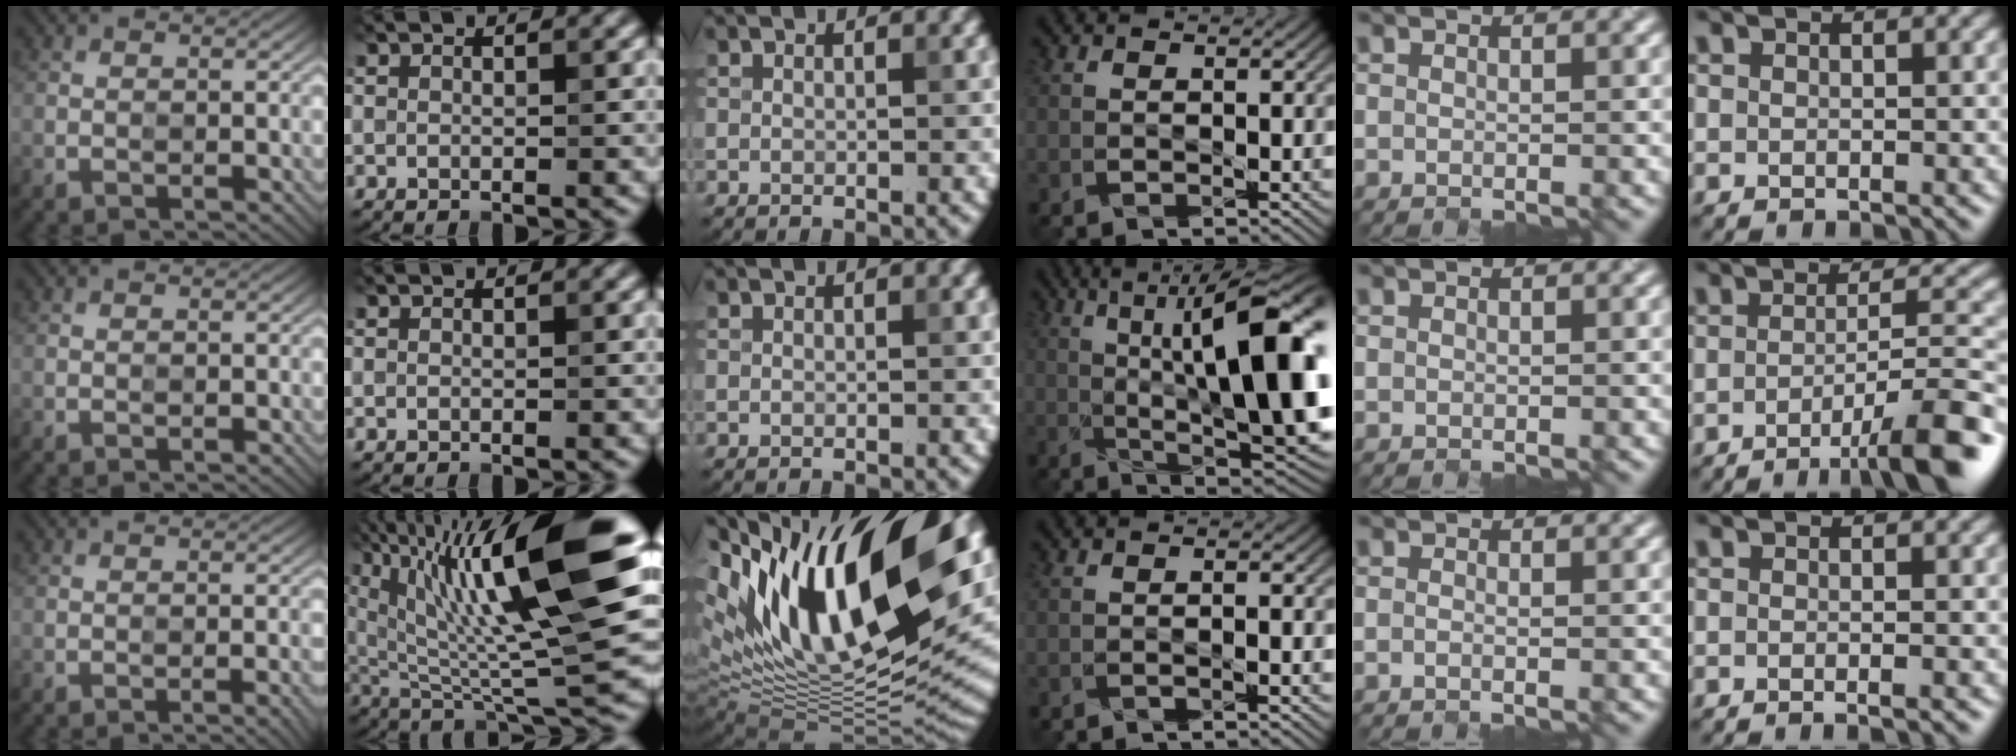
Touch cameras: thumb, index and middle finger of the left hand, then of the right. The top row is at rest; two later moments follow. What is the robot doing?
{"motion": "open", "object": "pencil case"}